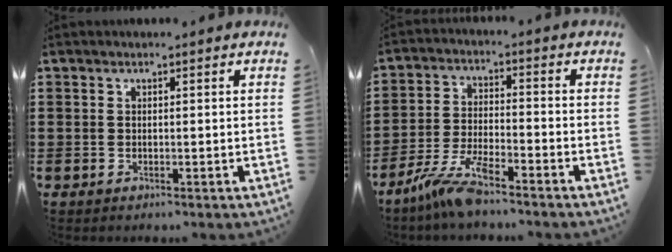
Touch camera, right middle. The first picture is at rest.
{"total": 7.1, "force": [-5.6, 0.7, 4.2], "torque": [-0.101, -0.012, -0.112]}